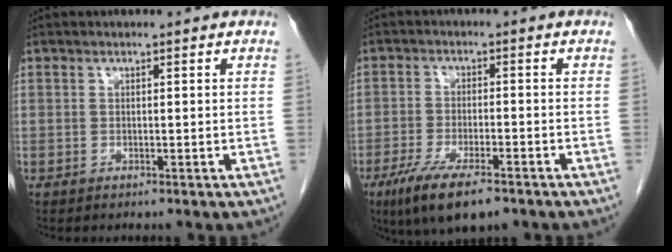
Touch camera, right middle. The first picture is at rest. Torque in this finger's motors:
{"motor_torque": [1.24, -0.90, 0.44, 0.12]}